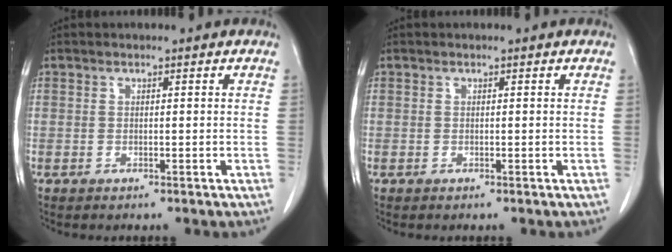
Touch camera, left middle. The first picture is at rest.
{"total": 0.0}